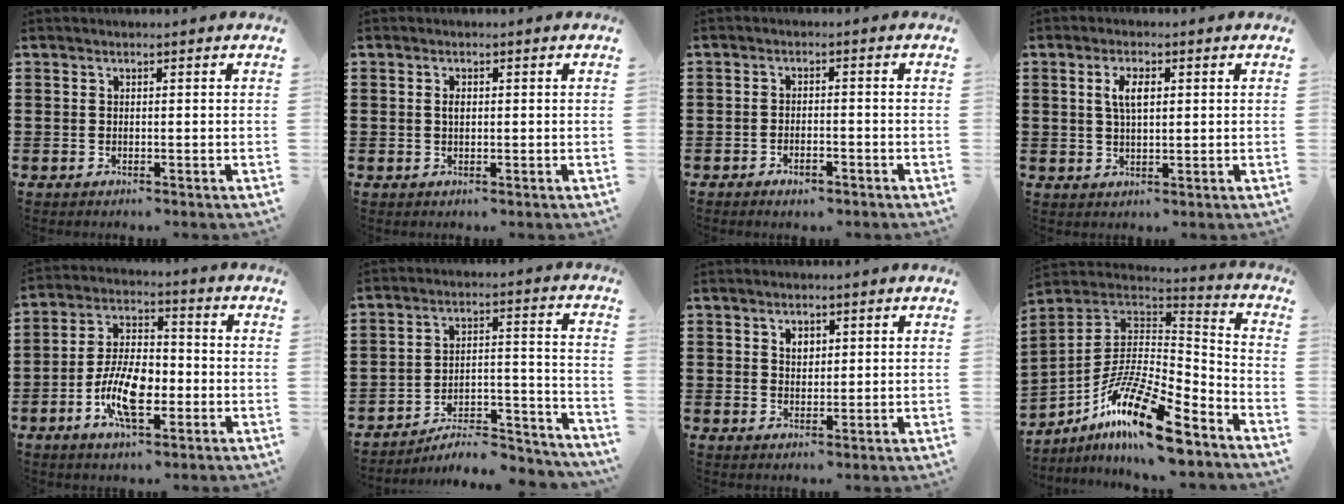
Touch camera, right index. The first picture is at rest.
{"total": 1.1, "force": [0.1, 0.6, 1.0], "torque": [-0.020, 0.003, 0.001]}
{"total": 2.1, "force": [-1.8, 0.5, 0.9], "torque": [-0.018, 0.000, -0.035]}
{"total": 3.8, "force": [0.9, 1.6, 3.3], "torque": [-0.069, 0.010, 0.013]}
{"total": 9.4, "force": [-3.4, 4.5, 7.6], "torque": [-0.166, 0.000, -0.065]}
{"total": 7.1, "force": [-6.5, 1.3, 2.3], "torque": [-0.029, 0.009, -0.125]}
{"total": 1.9, "force": [0.9, 1.4, 1.0], "torque": [-0.023, 0.007, 0.017]}
{"total": 16.2, "force": [-10.5, 3.6, 11.8], "torque": [-0.223, 0.020, -0.192]}